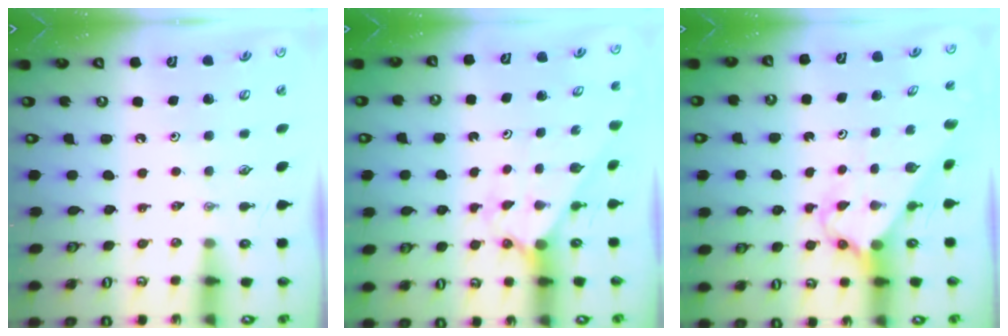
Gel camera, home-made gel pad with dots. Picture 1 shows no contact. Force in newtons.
{"total": 1.9, "press": 1.9, "slide": 0.1}
{"total": 2.7, "press": 2.7, "slide": 0.3}